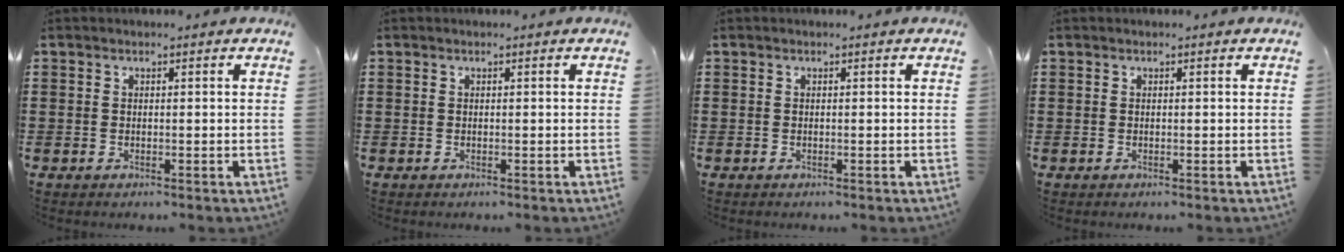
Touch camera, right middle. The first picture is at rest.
{"total": 0.0}
{"total": 0.0}
{"total": 0.0}